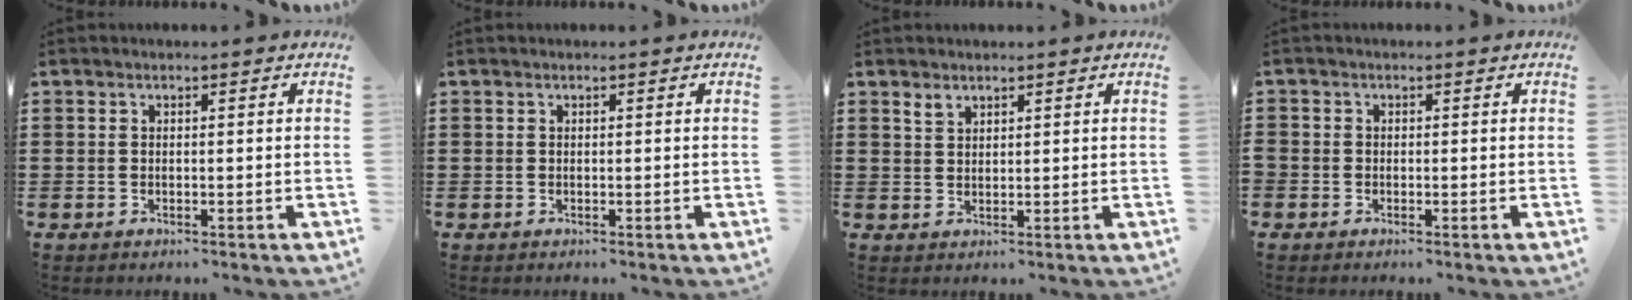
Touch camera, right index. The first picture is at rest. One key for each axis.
{"total": 0.0}
{"total": 1.6, "fx": 1.3, "fy": 0.7, "fz": 0.4, "tx": -0.011, "ty": 0.000, "tz": 0.027}
{"total": 0.9, "fx": -0.6, "fy": 0.6, "fz": 0.2, "tx": -0.006, "ty": 0.000, "tz": -0.012}